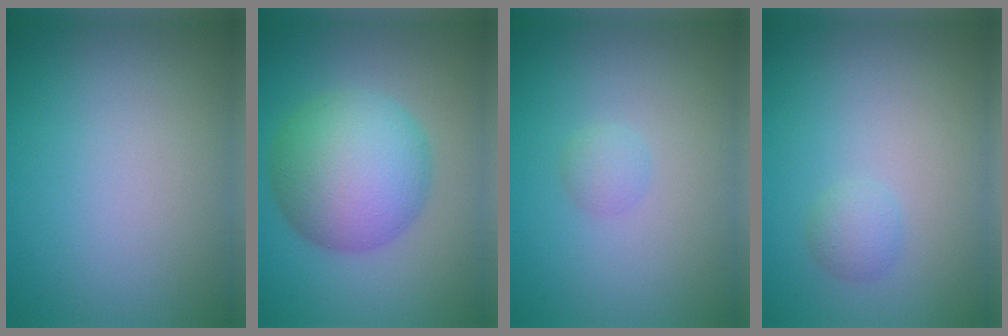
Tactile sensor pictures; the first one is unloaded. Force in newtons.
{"total": 8.7, "press": 8.7, "slide": 0.1}
{"total": 1.0, "press": 1.0, "slide": 0.1}
{"total": 1.3, "press": 1.3, "slide": 0.0}